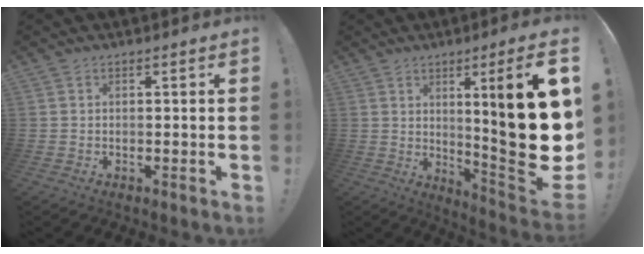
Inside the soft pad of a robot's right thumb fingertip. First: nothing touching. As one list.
[{"total": 21.4, "force": [4.0, 2.2, 20.9], "torque": [-0.290, -0.045, 0.056]}]